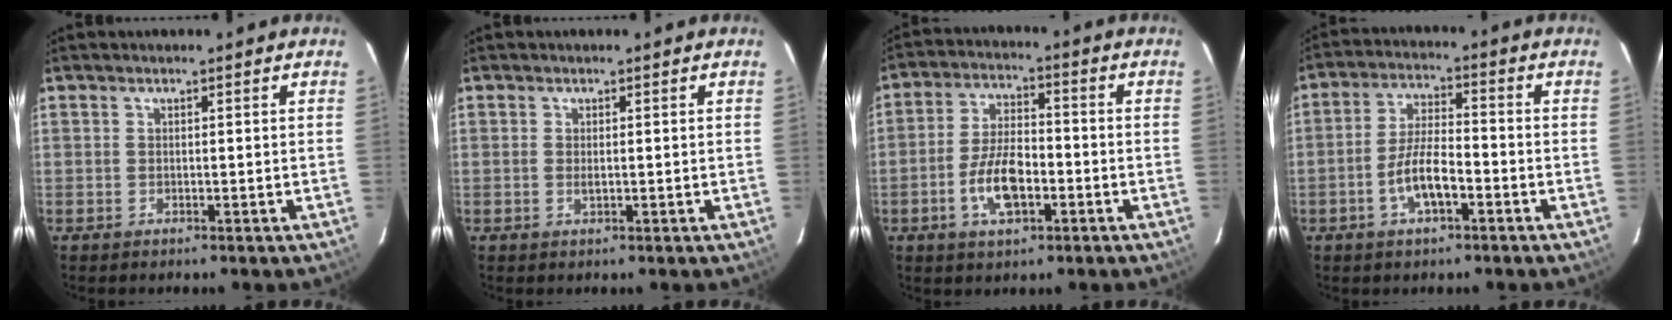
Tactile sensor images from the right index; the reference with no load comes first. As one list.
[{"total": 1.1, "force": [-0.1, 0.4, 1.0], "torque": [-0.020, -0.001, -0.002]}, {"total": 9.4, "force": [-3.4, 4.3, 7.6], "torque": [-0.156, 0.005, -0.060]}, {"total": 7.6, "force": [-3.3, 2.4, 6.4], "torque": [-0.131, 0.006, -0.059]}]